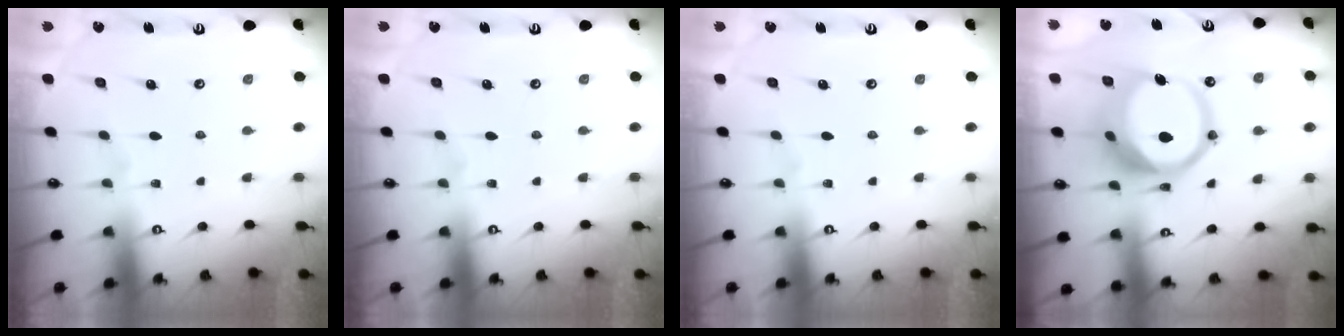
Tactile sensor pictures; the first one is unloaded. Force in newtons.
{"total": 0.0}
{"total": 0.0}
{"total": 15.0, "press": 14.8, "slide": 1.8}